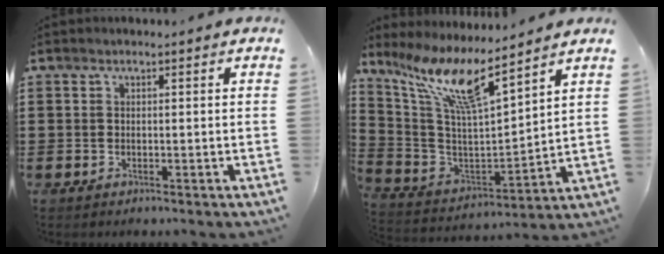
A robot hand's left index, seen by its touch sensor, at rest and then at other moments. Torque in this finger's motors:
{"motor_torque": [1.21, -0.93, 0.86, 0.21]}